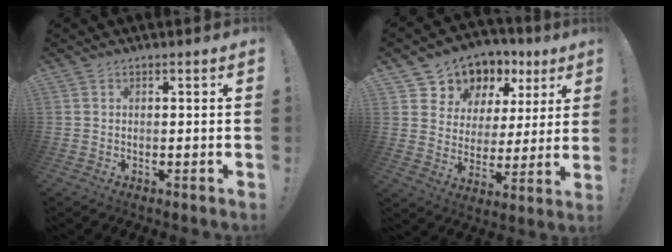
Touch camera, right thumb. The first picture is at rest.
{"total": 11.1, "force": [7.7, 7.6, 2.5], "torque": [-0.046, -0.066, 0.153]}